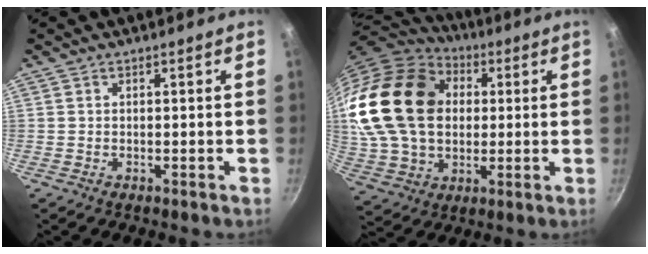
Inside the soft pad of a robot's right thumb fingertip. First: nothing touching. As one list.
[{"total": 25.3, "force": [4.4, 18.6, 16.6], "torque": [-0.290, 0.015, 0.090]}]